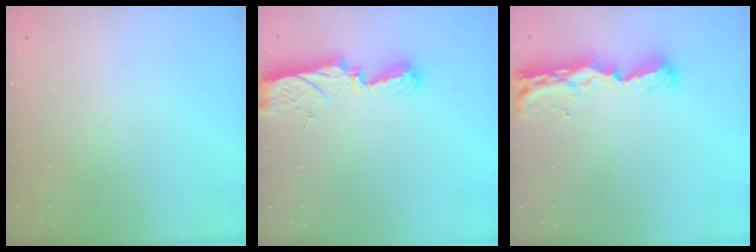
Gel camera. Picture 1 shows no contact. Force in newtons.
{"total": 9.8, "press": 9.7, "slide": 0.9}
{"total": 9.4, "press": 9.3, "slide": 1.2}